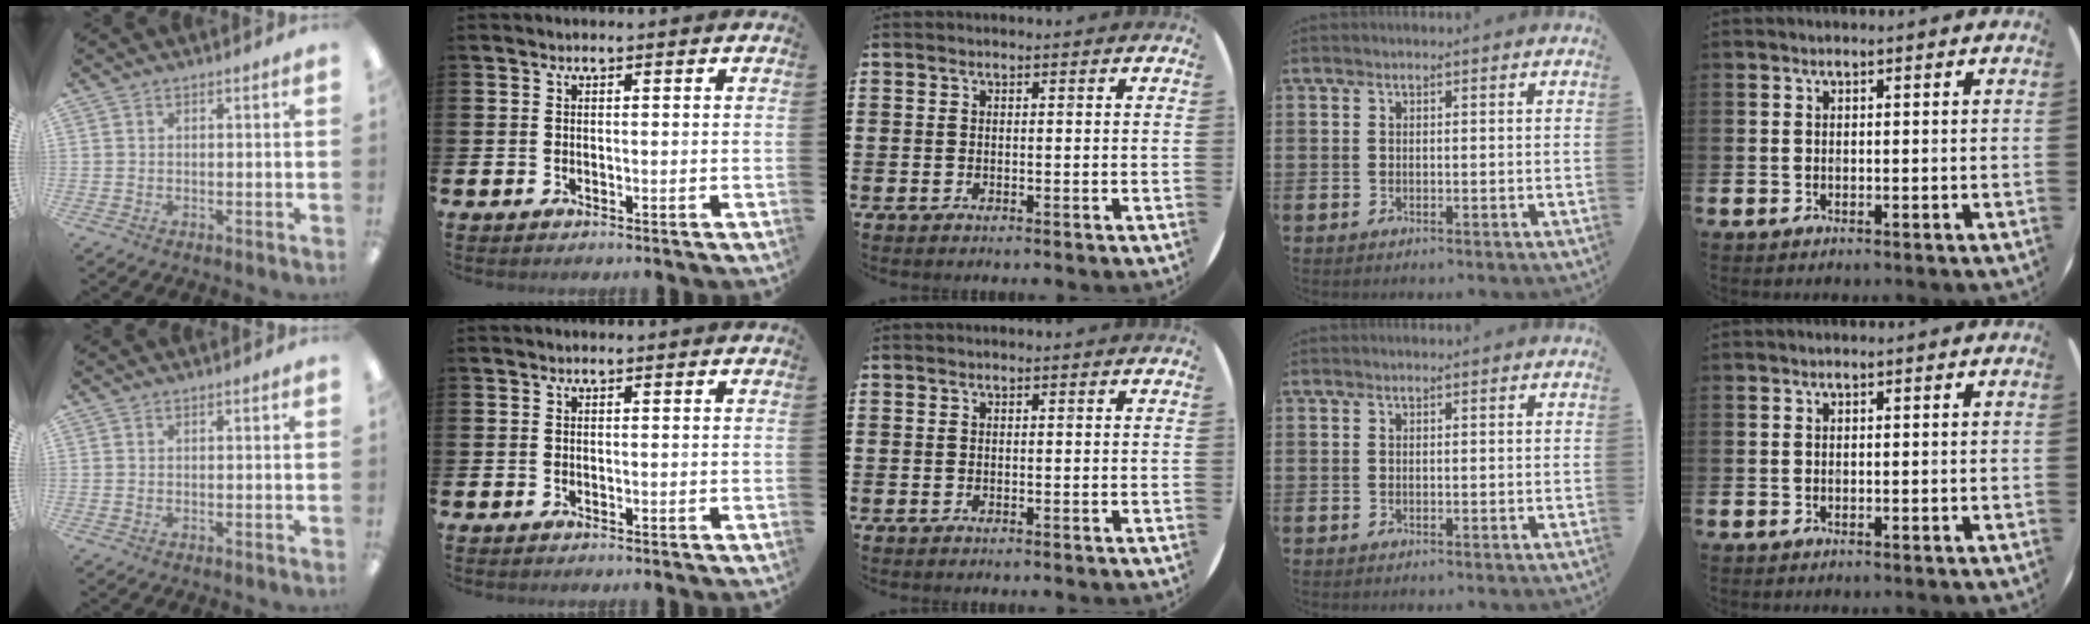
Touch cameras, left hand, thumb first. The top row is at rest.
{}